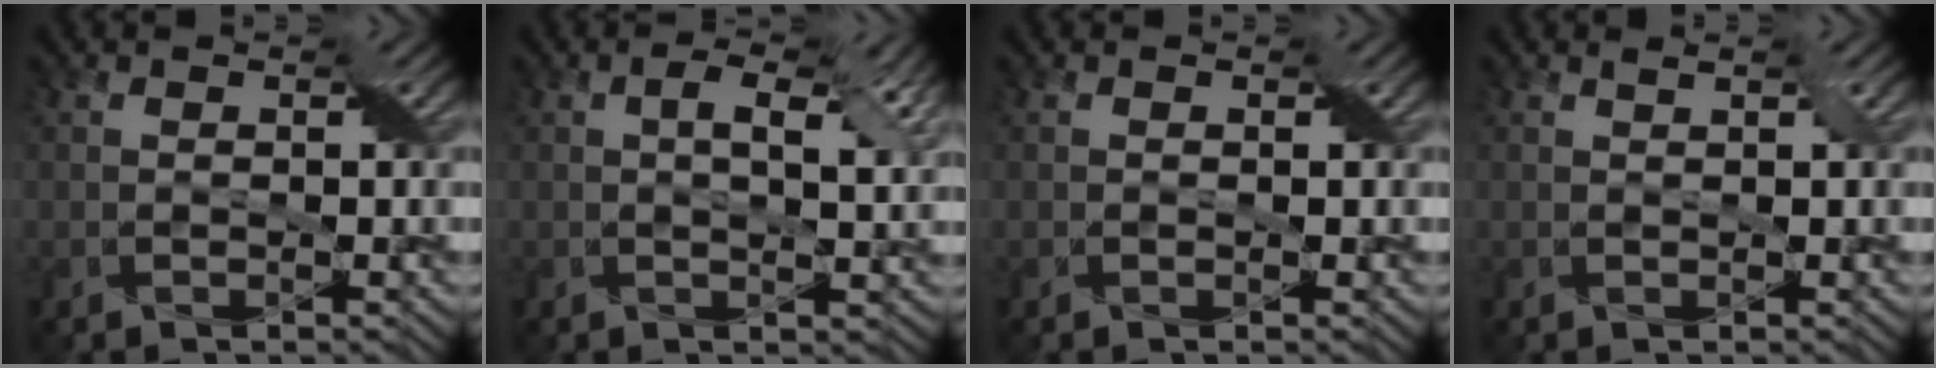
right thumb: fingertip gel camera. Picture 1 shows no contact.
{"total": 5.2, "force": [1.7, 2.1, 4.4], "torque": [-0.080, 0.002, 0.029]}
{"total": 0.0}
{"total": 0.7, "force": [0.5, 0.0, 0.5], "torque": [-0.012, 0.006, 0.008]}